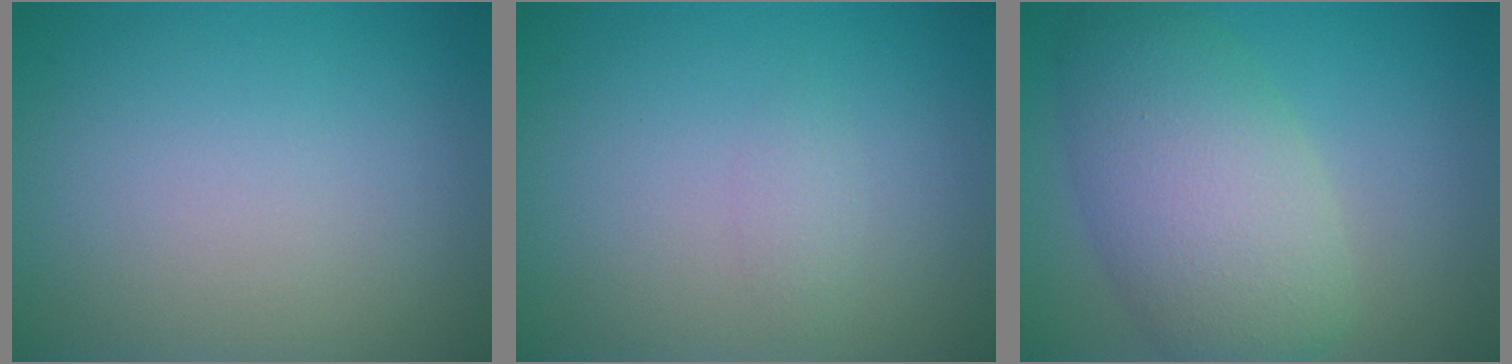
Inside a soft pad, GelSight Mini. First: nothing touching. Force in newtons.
{"total": 0.9, "press": 0.9, "slide": 0.0}
{"total": 7.5, "press": 7.5, "slide": 0.4}